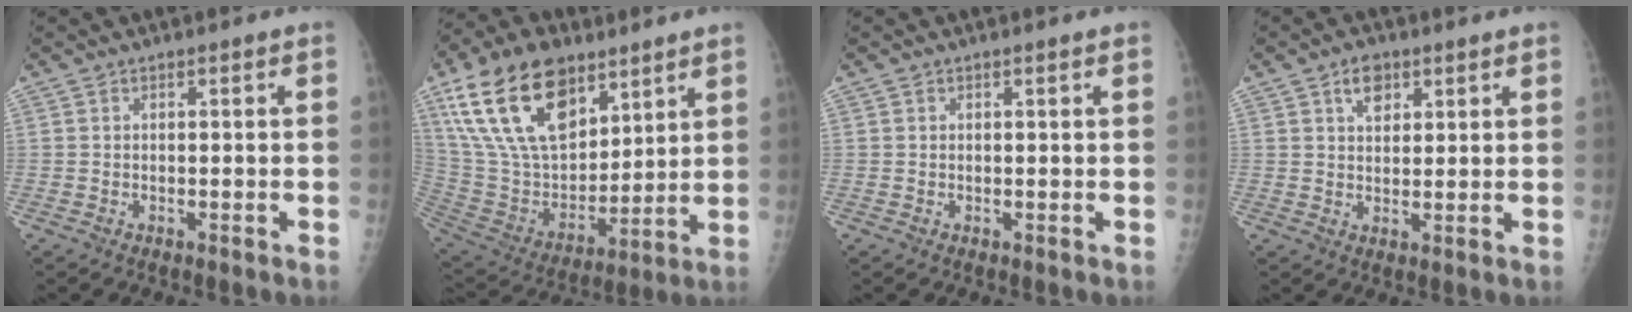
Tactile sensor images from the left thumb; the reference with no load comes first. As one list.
[{"total": 23.5, "force": [13.2, 13.0, 14.4], "torque": [-0.244, -0.037, 0.249]}, {"total": 0.0}, {"total": 4.5, "force": [2.5, 3.0, 2.3], "torque": [-0.014, -0.011, 0.039]}]